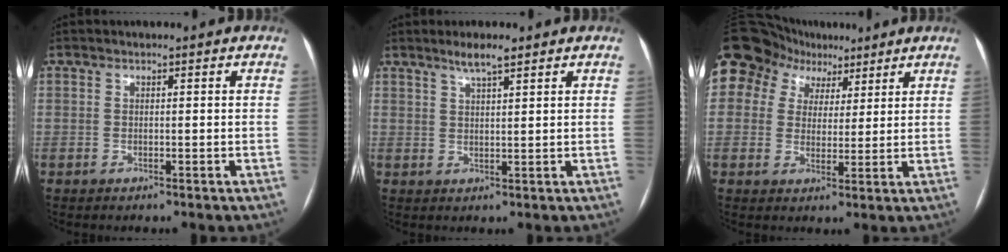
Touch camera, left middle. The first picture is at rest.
{"total": 3.4, "force": [2.6, 0.2, 2.3], "torque": [-0.047, 0.002, 0.048]}
{"total": 19.6, "force": [11.3, 14.8, 6.3], "torque": [-0.198, 0.071, 0.206]}